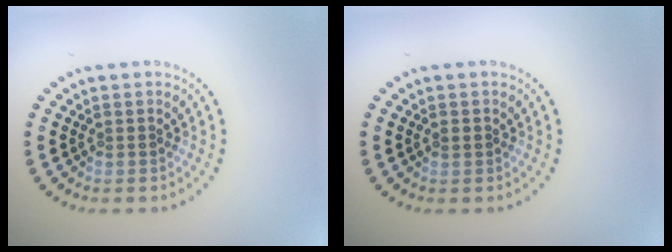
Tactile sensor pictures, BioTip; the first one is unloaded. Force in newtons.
{"total": 1.0, "press": 1.0, "slide": 0.0}